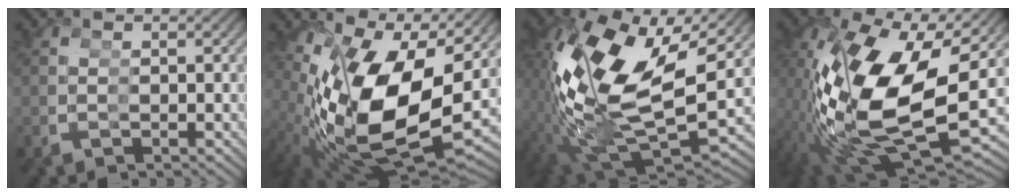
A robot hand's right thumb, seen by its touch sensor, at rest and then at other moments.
{"total": 18.6, "force": [-0.3, 11.6, 14.6], "torque": [-0.315, -0.065, 0.031]}
{"total": 18.5, "force": [-0.8, 11.7, 14.3], "torque": [-0.307, -0.050, 0.008]}
{"total": 20.7, "force": [-2.9, 12.4, 16.3], "torque": [-0.342, -0.065, -0.009]}